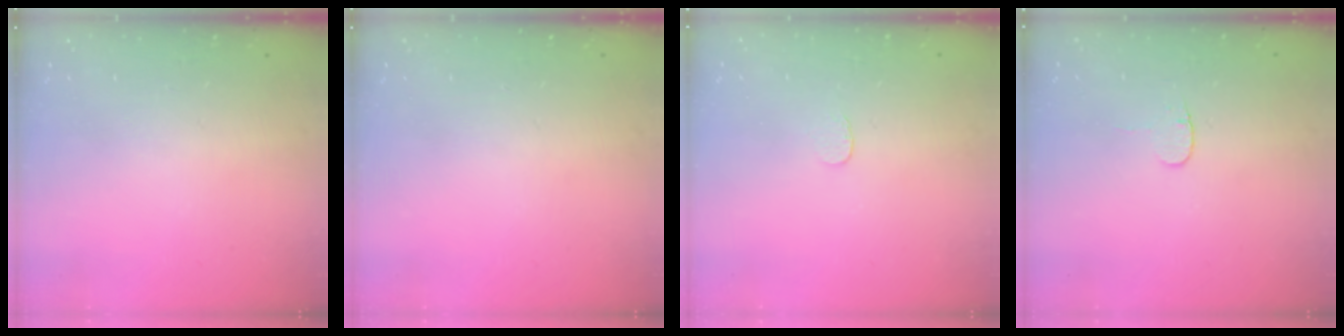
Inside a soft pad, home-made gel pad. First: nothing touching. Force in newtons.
{"total": 0.0}
{"total": 2.6, "press": 2.6, "slide": 0.2}
{"total": 3.4, "press": 3.4, "slide": 0.4}